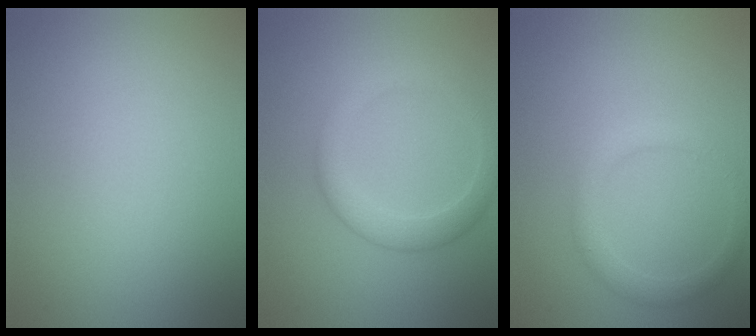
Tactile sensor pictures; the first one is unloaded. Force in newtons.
{"total": 3.0, "press": 3.0, "slide": 0.0}
{"total": 1.8, "press": 1.8, "slide": 0.2}